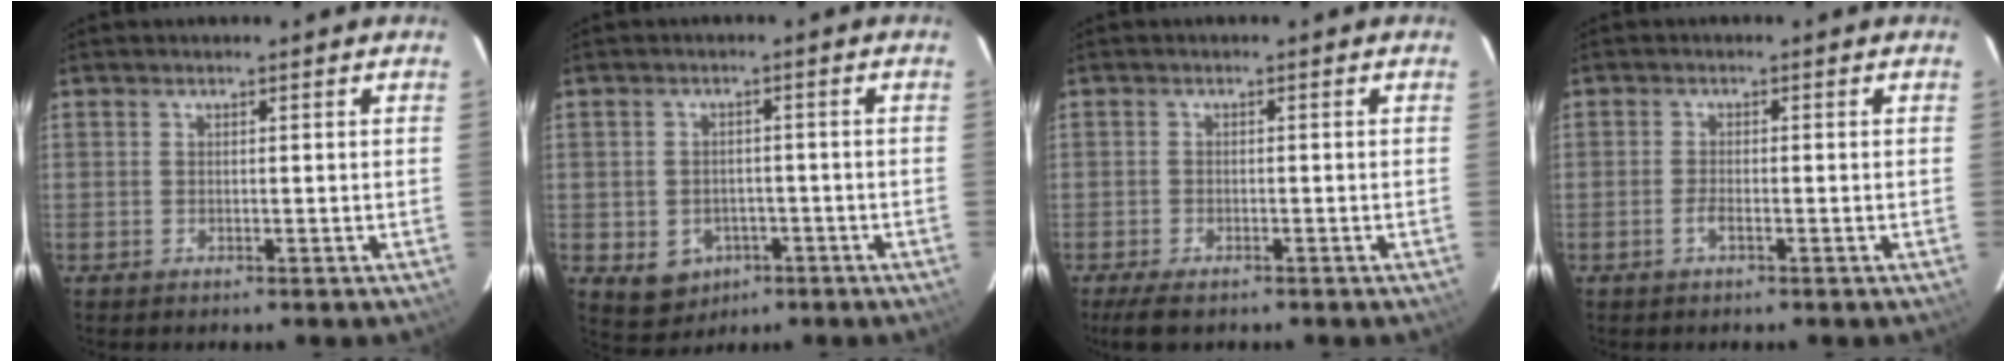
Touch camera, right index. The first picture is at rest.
{"total": 6.9, "force": [-2.9, 5.6, 2.7], "torque": [-0.060, 0.007, -0.022]}
{"total": 4.6, "force": [-3.4, 1.7, 2.6], "torque": [-0.062, -0.015, -0.061]}
{"total": 1.5, "force": [-0.9, 0.3, 1.2], "torque": [-0.028, -0.001, -0.019]}